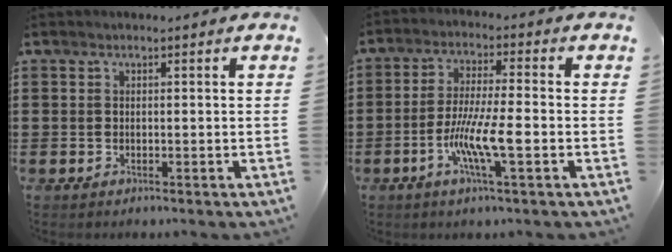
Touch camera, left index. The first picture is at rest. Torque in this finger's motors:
{"motor_torque": [1.70, 0.44, 0.68, 0.10]}